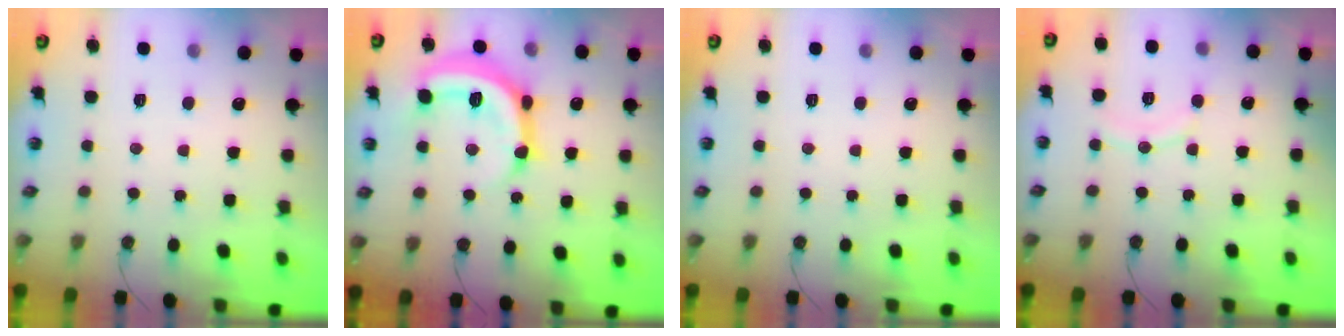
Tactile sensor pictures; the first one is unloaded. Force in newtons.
{"total": 16.6, "press": 16.6, "slide": 0.2}
{"total": 0.0}
{"total": 7.2, "press": 7.2, "slide": 0.9}